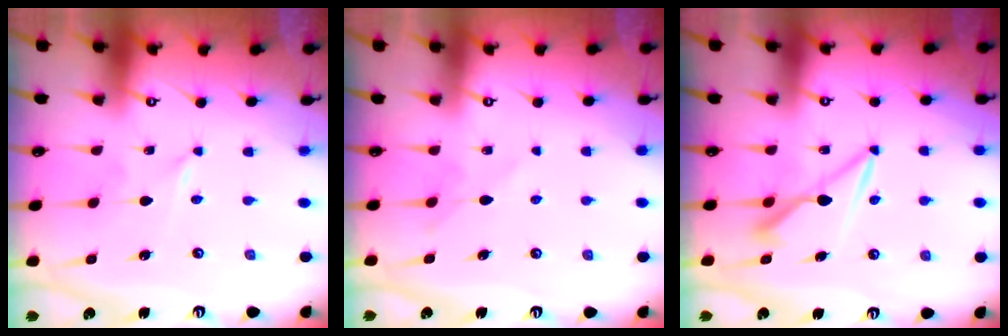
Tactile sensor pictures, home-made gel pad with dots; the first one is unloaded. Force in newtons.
{"total": 5.5, "press": 5.5, "slide": 0.7}
{"total": 8.1, "press": 8.0, "slide": 1.0}